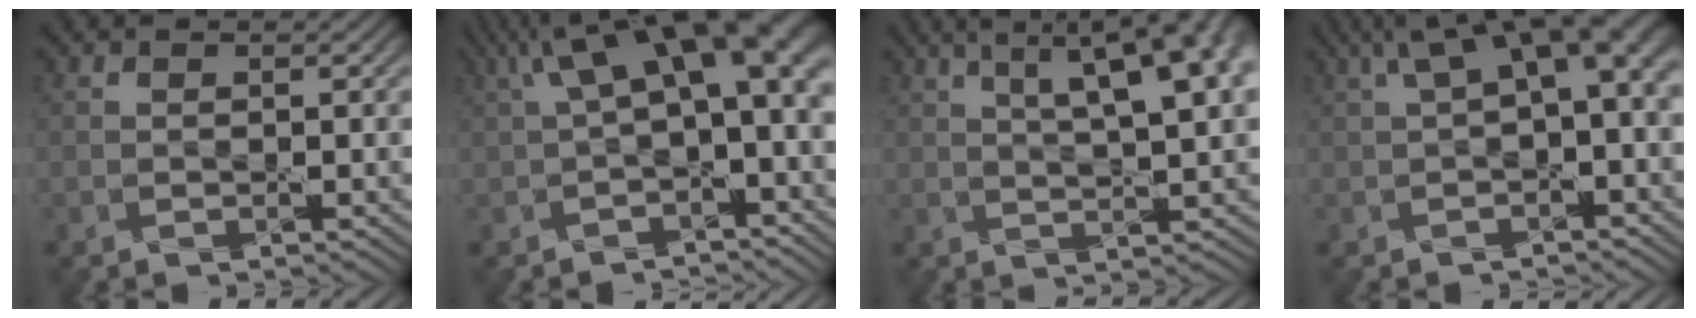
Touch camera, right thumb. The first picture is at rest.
{"total": 11.5, "force": [2.9, 4.5, 10.2], "torque": [-0.160, 0.013, 0.052]}
{"total": 13.9, "force": [6.4, 4.6, 11.5], "torque": [-0.156, 0.039, 0.077]}
{"total": 8.2, "force": [2.3, 2.8, 7.3], "torque": [-0.116, 0.023, 0.037]}